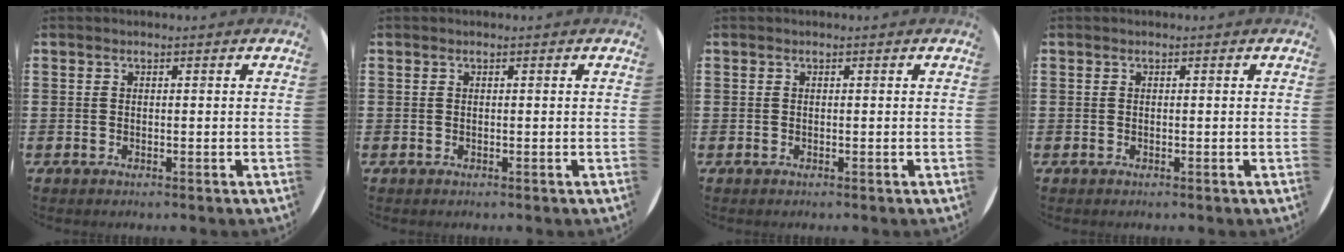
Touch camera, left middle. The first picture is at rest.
{"total": 0.0}
{"total": 0.0}
{"total": 0.0}